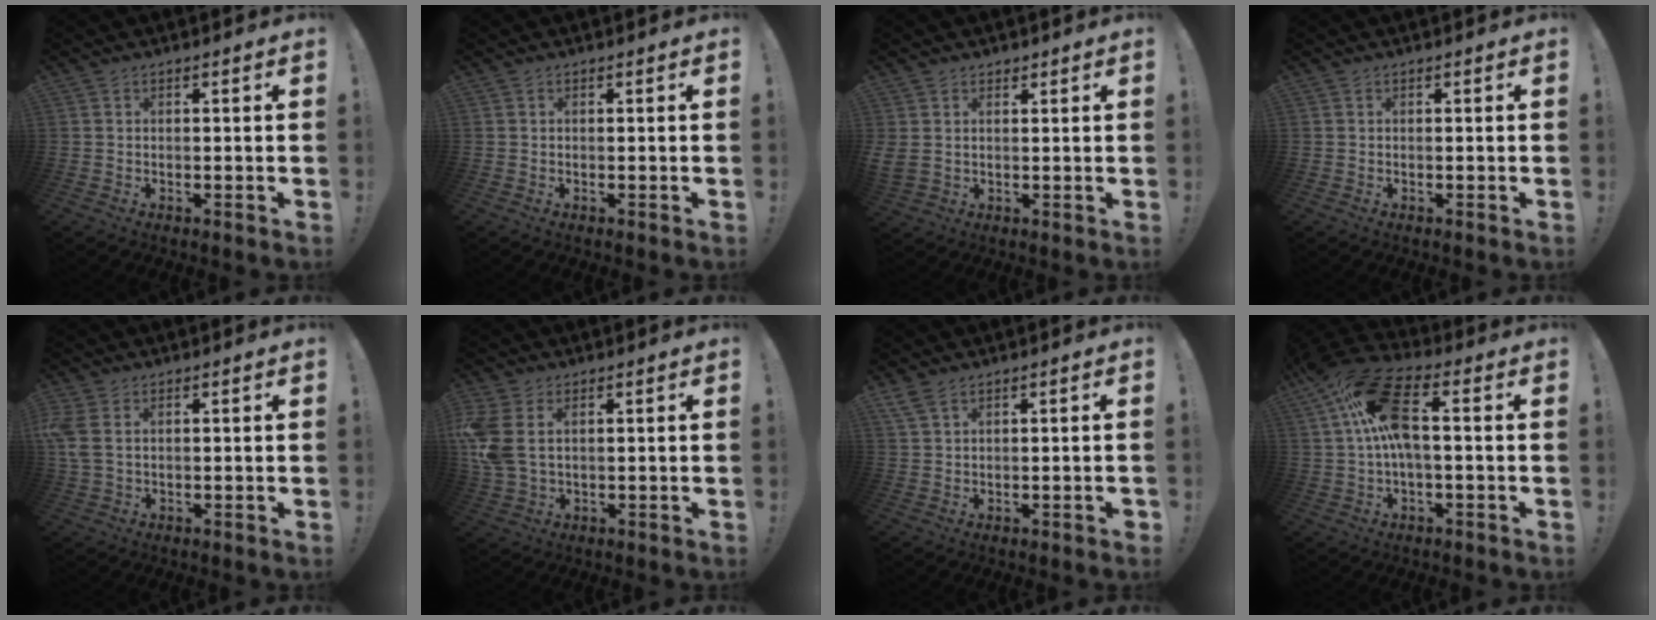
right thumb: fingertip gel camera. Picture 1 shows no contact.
{"total": 0.0}
{"total": 3.9, "force": [1.6, 3.1, 1.6], "torque": [-0.019, -0.005, 0.034]}
{"total": 0.0}
{"total": 5.2, "force": [1.4, 3.5, 3.6], "torque": [-0.083, 0.003, 0.028]}
{"total": 8.6, "force": [2.2, 5.3, 6.4], "torque": [-0.142, -0.011, 0.045]}
{"total": 3.6, "force": [1.9, 1.4, 2.7], "torque": [-0.053, -0.001, 0.038]}
{"total": 16.9, "force": [2.3, 7.7, 14.9], "torque": [-0.280, 0.005, 0.039]}